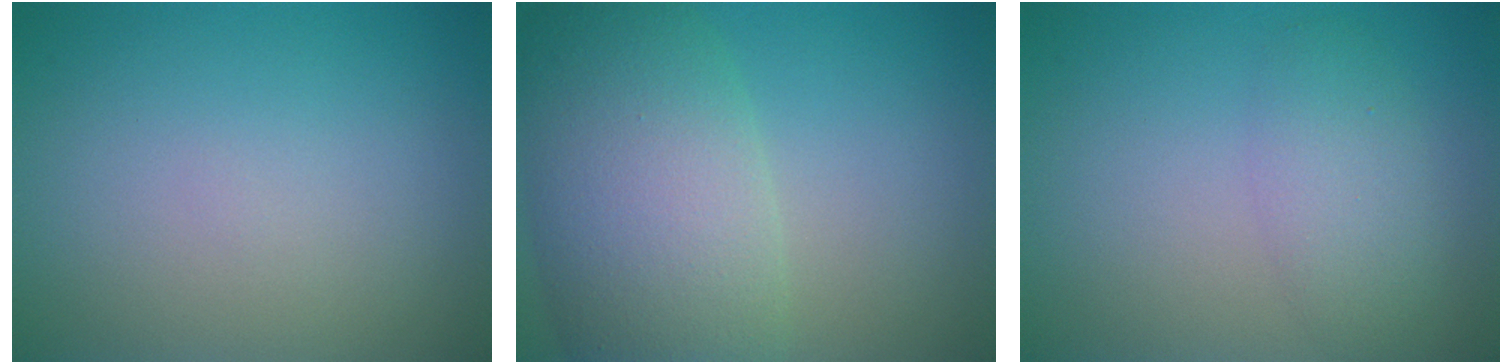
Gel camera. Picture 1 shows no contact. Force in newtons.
{"total": 9.7, "press": 9.6, "slide": 0.5}
{"total": 2.8, "press": 2.8, "slide": 0.1}